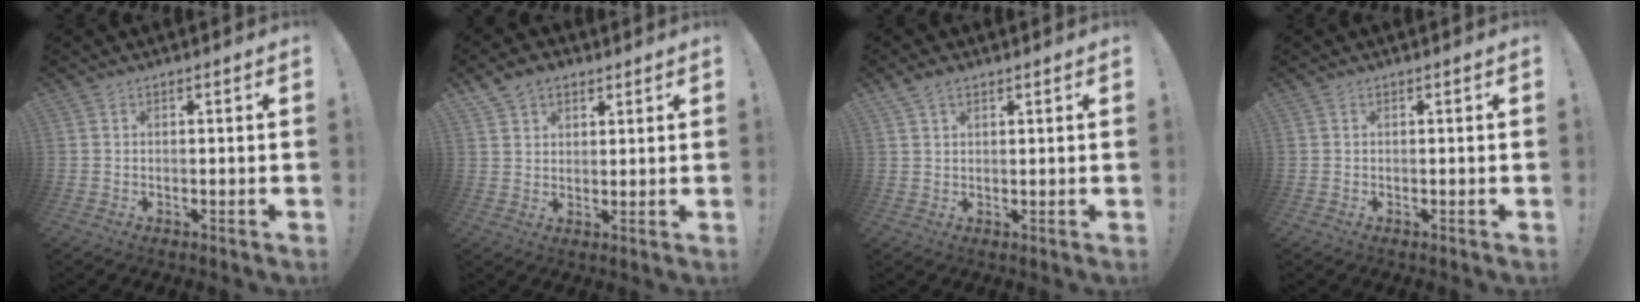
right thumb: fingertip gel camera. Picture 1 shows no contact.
{"total": 5.8, "force": [3.8, 4.0, 1.8], "torque": [-0.032, -0.010, 0.073]}
{"total": 3.4, "force": [2.4, 1.7, 1.7], "torque": [-0.035, -0.006, 0.048]}
{"total": 0.0}